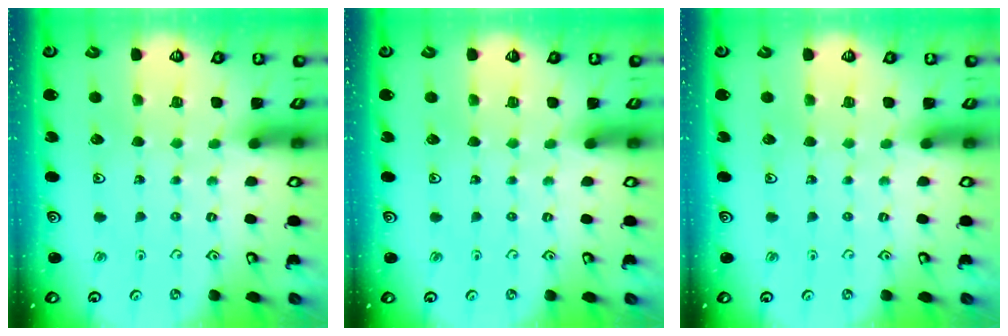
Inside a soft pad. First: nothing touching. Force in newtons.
{"total": 0.0}
{"total": 0.0}